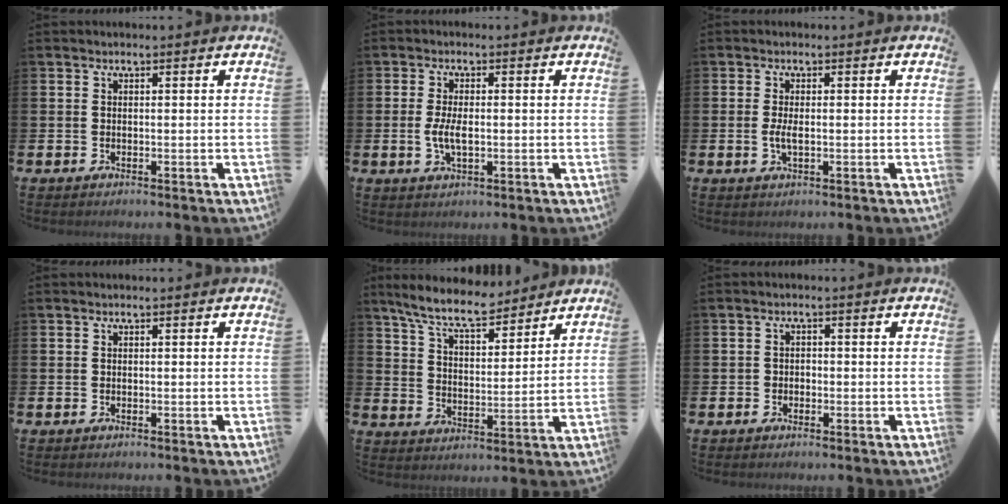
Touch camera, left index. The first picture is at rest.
{"total": 3.6, "force": [-0.3, 1.6, 3.2], "torque": [-0.060, -0.002, -0.010]}
{"total": 2.1, "force": [-0.1, 0.8, 2.0], "torque": [-0.030, -0.002, -0.005]}
{"total": 0.0}
{"total": 8.6, "force": [7.8, 1.7, 3.3], "torque": [-0.089, -0.034, 0.140]}
{"total": 1.3, "force": [-0.7, 1.0, 0.3], "torque": [-0.001, 0.001, -0.017]}